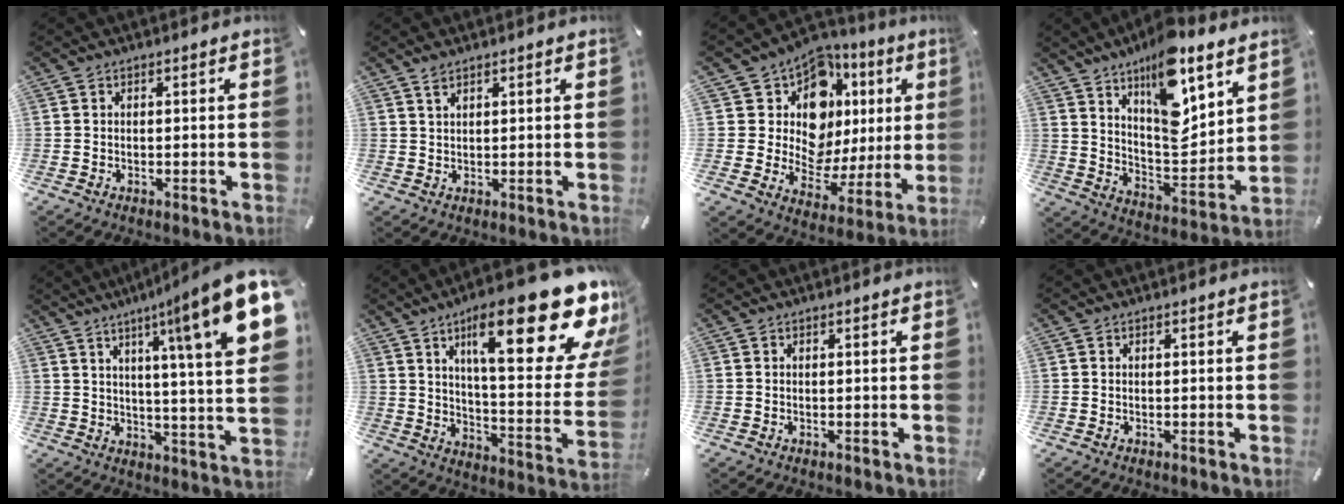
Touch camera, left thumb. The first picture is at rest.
{"total": 2.1, "force": [1.5, 0.9, 1.2], "torque": [-0.025, -0.001, 0.029]}
{"total": 14.1, "force": [6.5, 11.0, 6.0], "torque": [-0.098, -0.064, 0.127]}
{"total": 16.6, "force": [11.4, 6.4, 10.3], "torque": [-0.149, -0.078, 0.190]}
{"total": 17.8, "force": [8.8, 2.0, 15.3], "torque": [-0.226, -0.065, 0.117]}
{"total": 30.2, "force": [16.3, 9.7, 23.5], "torque": [-0.338, -0.109, 0.261]}
{"total": 0.0}
{"total": 0.0}